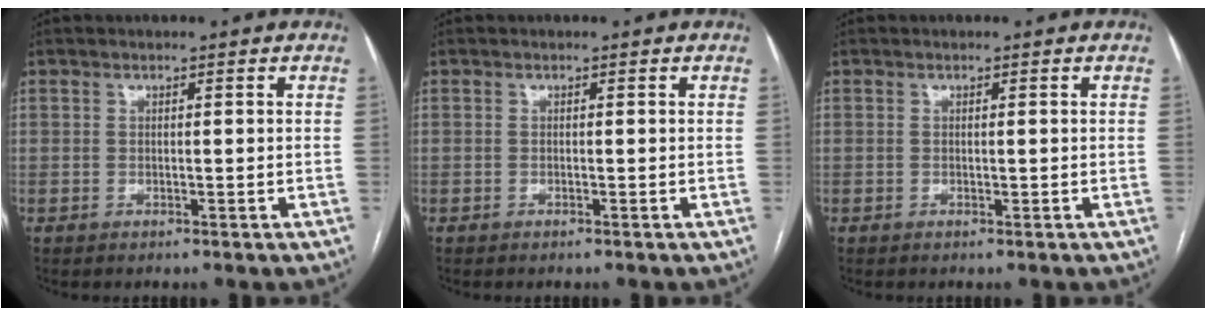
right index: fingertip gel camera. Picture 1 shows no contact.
{"total": 0.0}
{"total": 0.0}